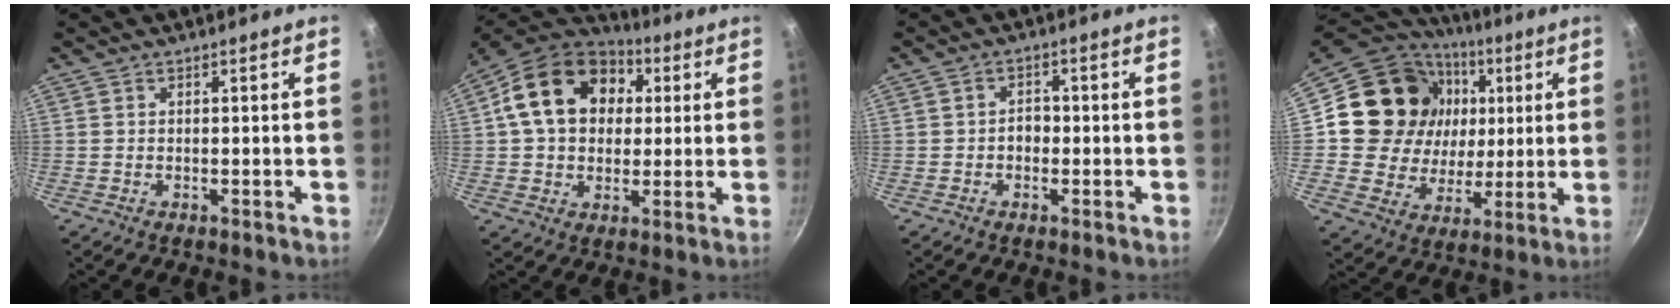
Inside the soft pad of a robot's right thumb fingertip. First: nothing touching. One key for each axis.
{"total": 18.7, "fx": 4.6, "fy": 14.1, "fz": 11.4, "tx": -0.177, "ty": 0.020, "tz": 0.065}
{"total": 2.5, "fx": -0.6, "fy": 1.9, "fz": 1.4, "tx": -0.004, "ty": 0.010, "tz": -0.012}
{"total": 22.4, "fx": 4.9, "fy": 19.1, "fz": 10.5, "tx": -0.179, "ty": 0.004, "tz": 0.089}